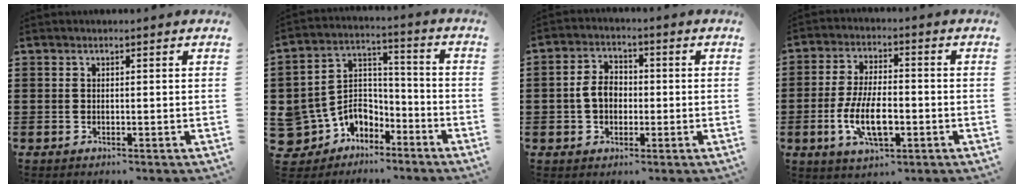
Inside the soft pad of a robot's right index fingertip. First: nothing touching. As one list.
[{"total": 6.4, "force": [-3.8, 5.1, 0.4], "torque": [-0.043, 0.006, -0.075]}, {"total": 5.0, "force": [-0.5, 3.6, 3.4], "torque": [-0.077, 0.010, -0.014]}, {"total": 8.8, "force": [-2.6, 3.8, 7.6], "torque": [-0.165, -0.007, -0.049]}]